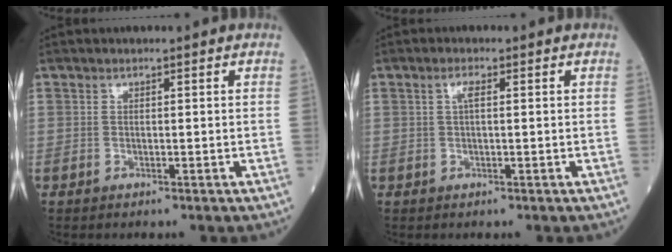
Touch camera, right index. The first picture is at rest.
{"total": 1.5, "force": [0.4, 0.3, 1.4], "torque": [-0.029, 0.004, 0.006]}